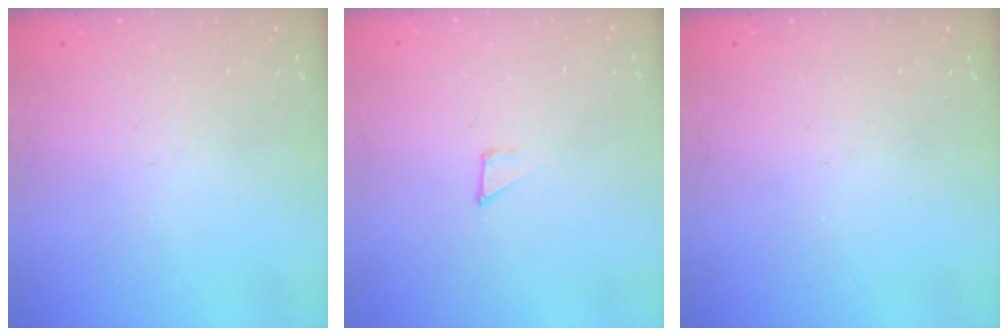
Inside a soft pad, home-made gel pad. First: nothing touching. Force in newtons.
{"total": 1.6, "press": 1.6, "slide": 0.1}
{"total": 0.0}